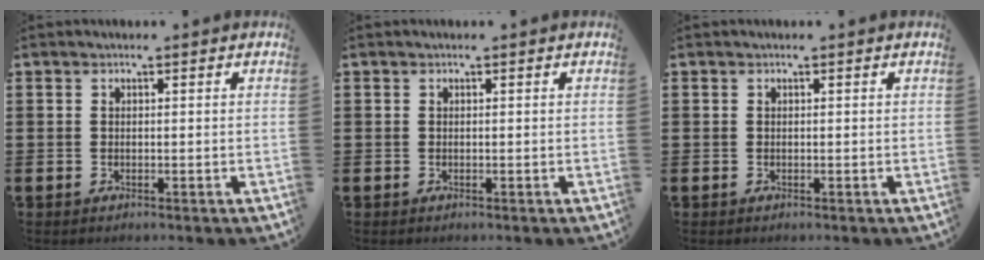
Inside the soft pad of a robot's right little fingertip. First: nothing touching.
{"total": 0.0}
{"total": 0.0}